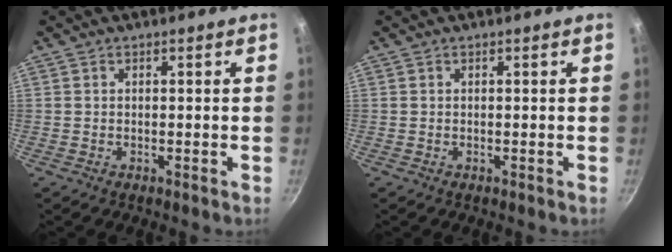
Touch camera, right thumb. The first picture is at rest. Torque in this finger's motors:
{"motor_torque": [-0.21, 0.08, -0.01, 0.01, 0.00]}